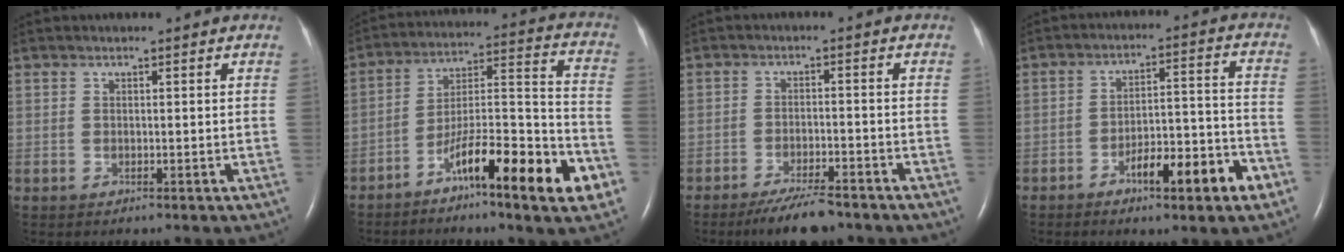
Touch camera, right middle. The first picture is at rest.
{"total": 16.4, "force": [-8.8, 1.8, 13.6], "torque": [-0.214, 0.005, -0.140]}
{"total": 6.4, "force": [-5.3, 1.1, 3.5], "torque": [-0.063, -0.012, -0.090]}
{"total": 10.6, "force": [-5.9, 1.9, 8.6], "torque": [-0.130, 0.016, -0.085]}